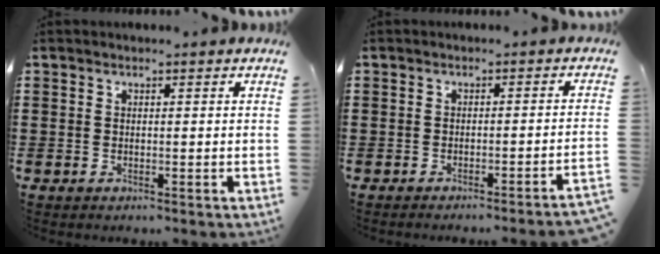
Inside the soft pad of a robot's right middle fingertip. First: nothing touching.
{"total": 1.9, "force": [-1.6, -0.7, 0.8], "torque": [-0.015, -0.002, -0.031]}